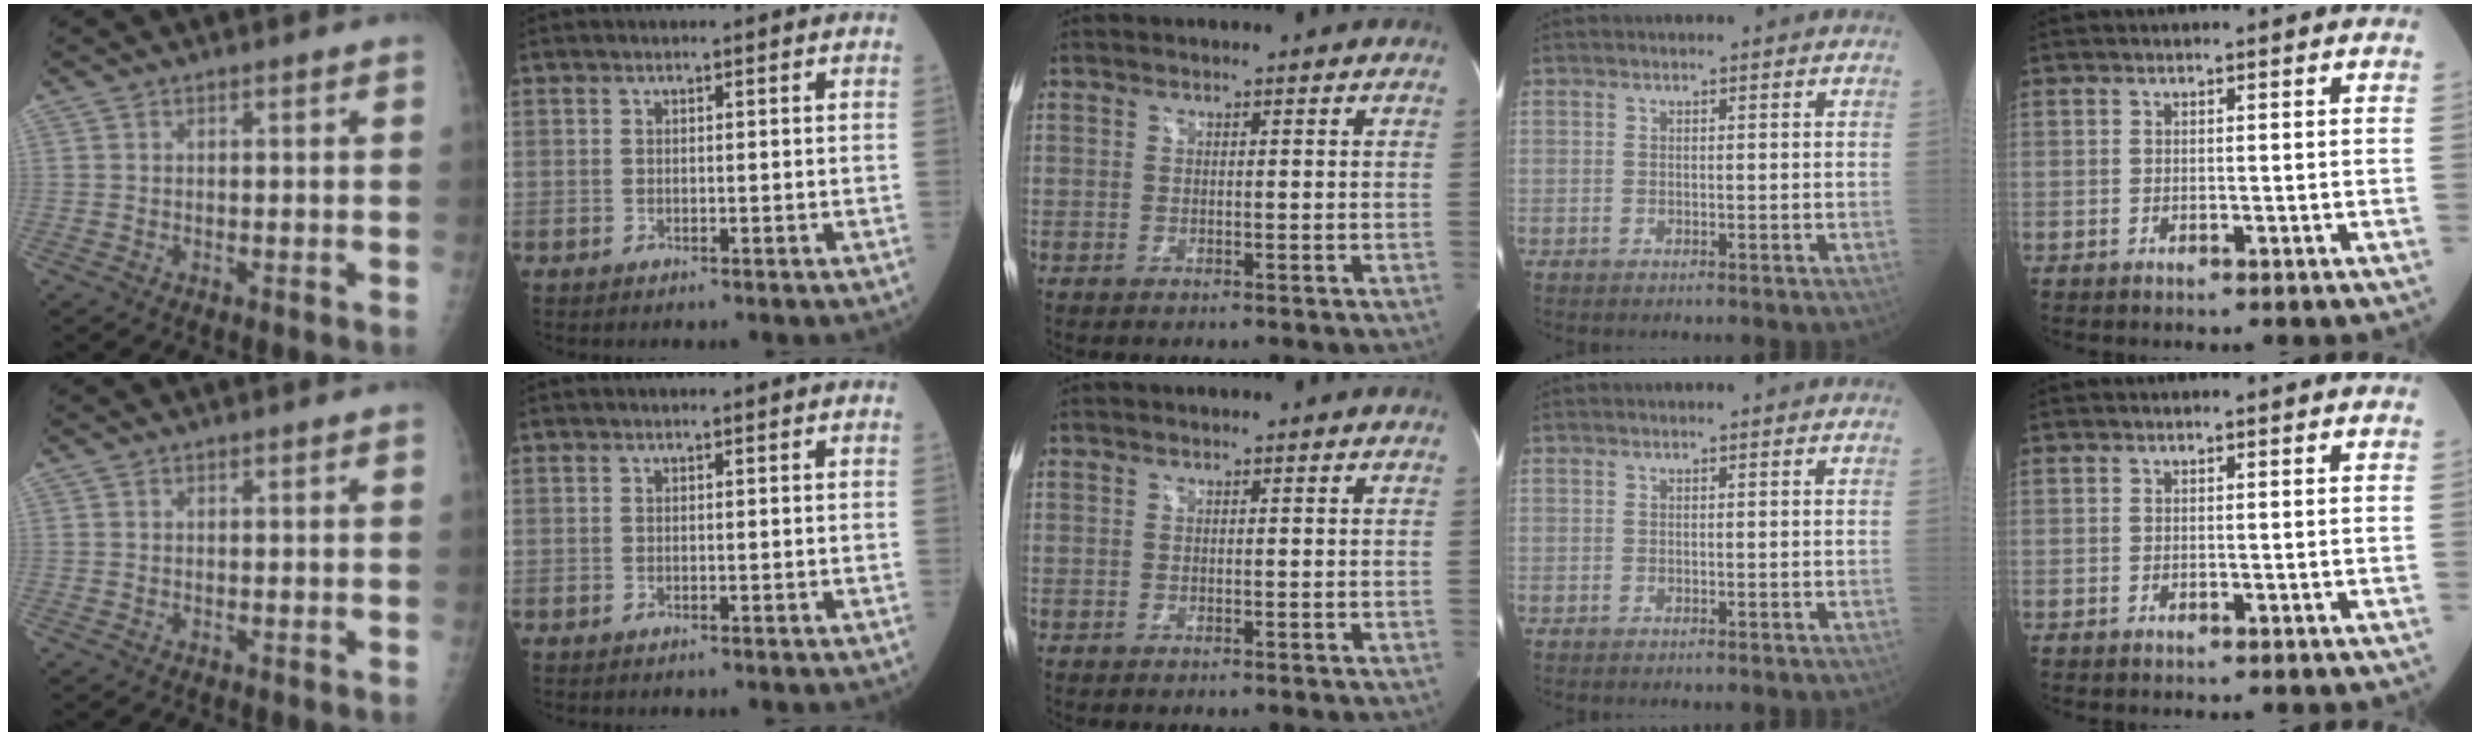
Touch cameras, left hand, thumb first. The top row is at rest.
{}